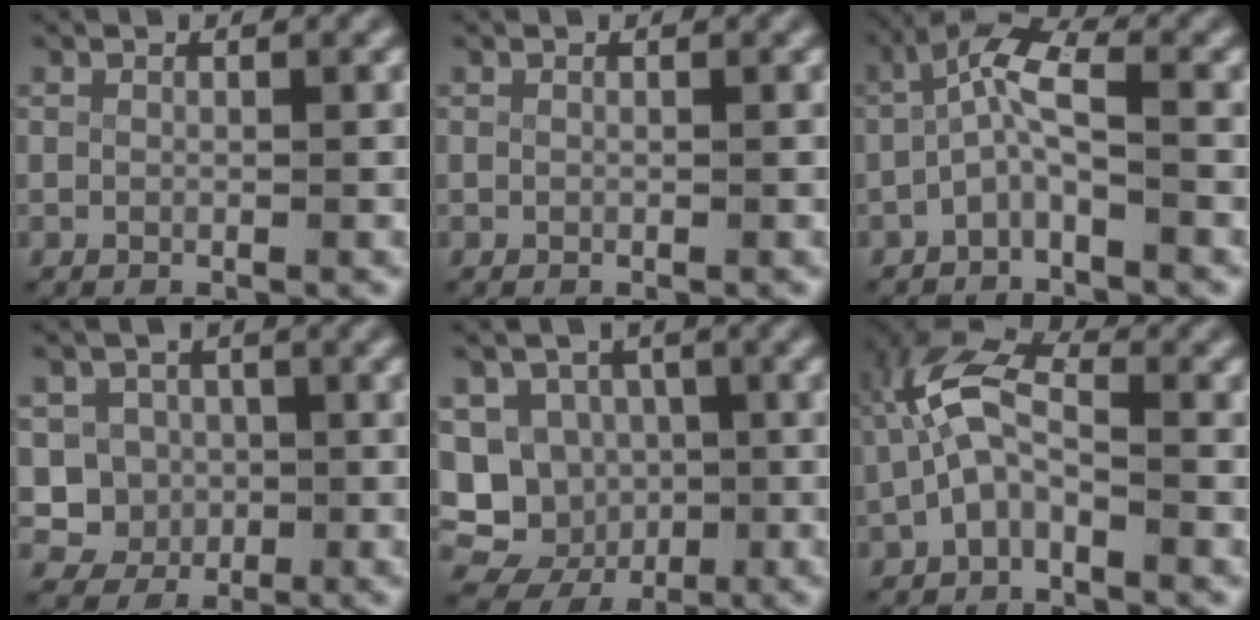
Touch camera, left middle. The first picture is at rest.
{"total": 0.0}
{"total": 4.1, "force": [-0.7, 2.0, 3.5], "torque": [-0.070, -0.007, -0.015]}
{"total": 8.6, "force": [-1.2, 8.2, 2.4], "torque": [-0.075, -0.034, -0.016]}
{"total": 14.5, "force": [-3.3, 13.4, 4.4], "torque": [-0.116, -0.060, -0.051]}
{"total": 6.1, "force": [0.2, 4.2, 4.5], "torque": [-0.101, -0.011, -0.003]}